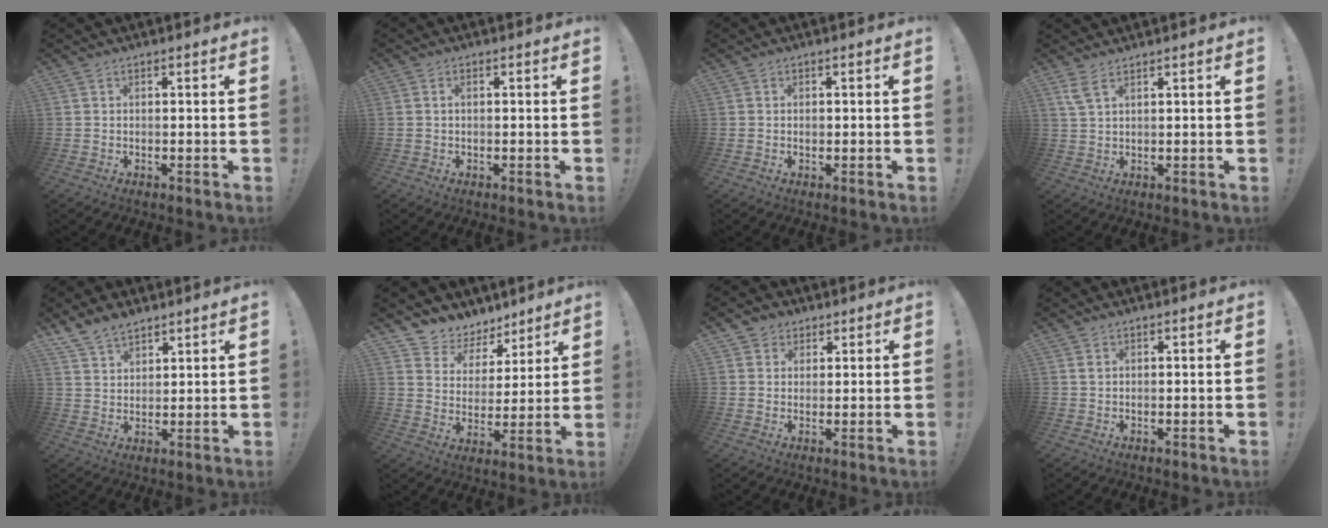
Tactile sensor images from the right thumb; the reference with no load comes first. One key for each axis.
{"total": 1.0, "fx": 0.3, "fy": 0.5, "fz": 0.8, "tx": -0.024, "ty": 0.006, "tz": 0.006}
{"total": 0.7, "fx": -0.1, "fy": 0.6, "fz": 0.2, "tx": 0.000, "ty": 0.002, "tz": -0.004}
{"total": 4.1, "fx": 2.8, "fy": 1.0, "fz": 2.9, "tx": -0.052, "ty": -0.009, "tz": 0.050}
{"total": 7.4, "fx": 6.4, "fy": 3.1, "fz": 2.1, "tx": -0.052, "ty": -0.035, "tz": 0.125}
{"total": 7.7, "fx": 5.6, "fy": 5.3, "fz": 0.3, "tx": -0.017, "ty": -0.049, "tz": 0.113}
{"total": 3.8, "fx": 1.8, "fy": 3.4, "fz": 0.1, "tx": 0.002, "ty": -0.008, "tz": 0.033}
{"total": 1.2, "fx": 0.6, "fy": 0.8, "fz": 0.7, "tx": -0.010, "ty": -0.001, "tz": 0.010}